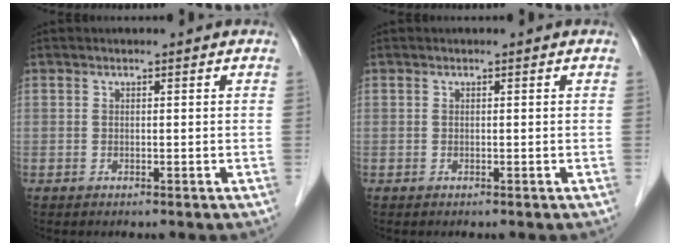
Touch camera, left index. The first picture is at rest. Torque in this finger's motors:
{"motor_torque": [0.00, 0.00, 0.00, 0.00]}